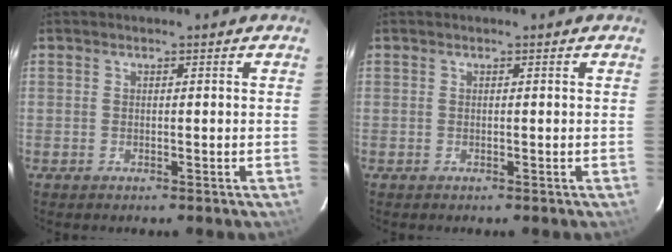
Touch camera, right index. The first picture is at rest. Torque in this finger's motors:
{"motor_torque": [0.00, 0.00, 0.01, 0.00]}